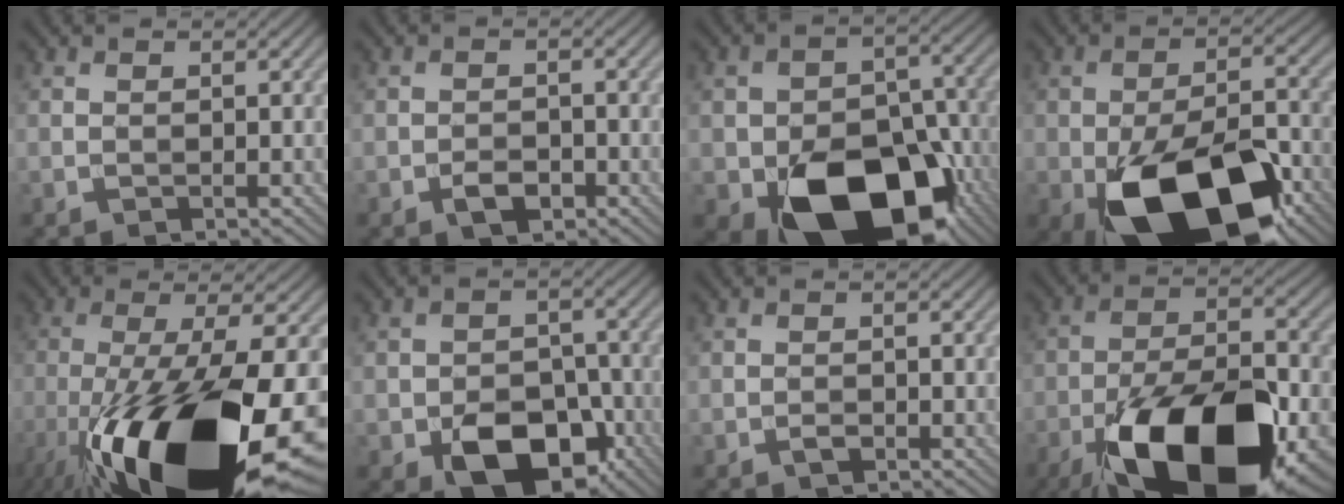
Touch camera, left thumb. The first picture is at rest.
{"total": 2.2, "force": [-1.3, 1.2, 1.4], "torque": [-0.027, 0.002, -0.023]}
{"total": 17.7, "force": [-8.4, 11.5, 10.5], "torque": [-0.154, -0.040, -0.130]}
{"total": 18.8, "force": [-9.6, 9.3, 13.3], "torque": [-0.223, -0.029, -0.155]}
{"total": 21.1, "force": [-9.2, 6.4, 17.9], "torque": [-0.329, -0.056, -0.138]}
{"total": 9.8, "force": [-5.0, 6.2, 5.8], "torque": [-0.097, -0.016, -0.079]}
{"total": 1.0, "force": [-0.6, 0.4, 0.7], "torque": [-0.013, 0.004, -0.011]}
{"total": 20.9, "force": [-11.5, 8.7, 15.1], "torque": [-0.275, -0.034, -0.184]}